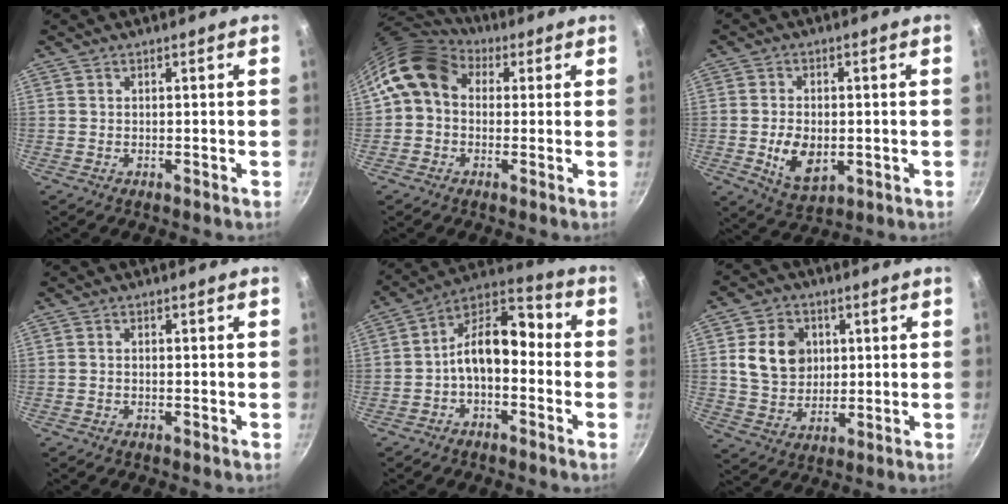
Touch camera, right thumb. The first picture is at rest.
{"total": 11.2, "force": [2.1, 9.0, 6.3], "torque": [-0.094, 0.018, 0.014]}
{"total": 8.8, "force": [-1.4, 5.6, 6.6], "torque": [-0.106, -0.005, -0.015]}
{"total": 0.7, "force": [-0.2, 0.5, 0.5], "torque": [-0.010, 0.006, -0.005]}
{"total": 12.2, "force": [-2.1, 7.4, 9.4], "torque": [-0.135, 0.061, -0.054]}
{"total": 11.3, "force": [2.4, 9.2, 6.0], "torque": [-0.079, -0.004, 0.042]}